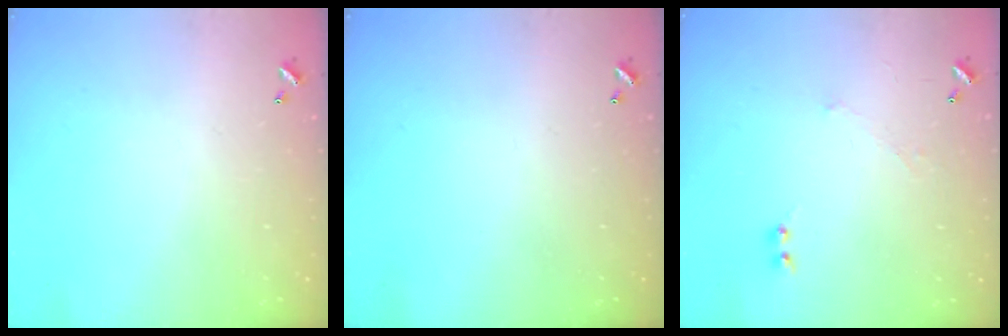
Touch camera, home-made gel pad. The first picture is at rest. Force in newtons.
{"total": 0.0}
{"total": 0.9, "press": 0.3, "slide": 0.8}